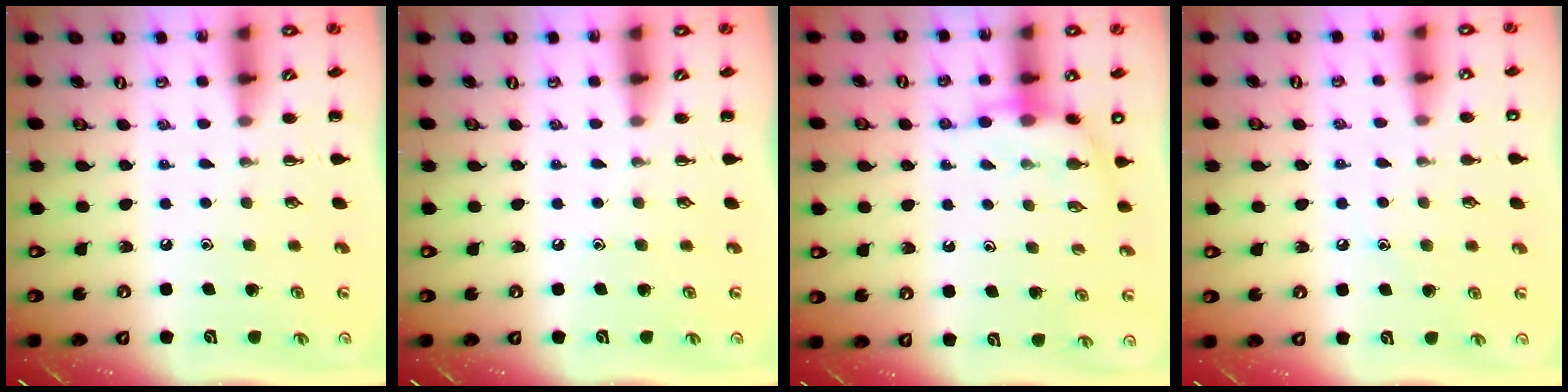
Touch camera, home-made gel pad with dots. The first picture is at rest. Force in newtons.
{"total": 0.0}
{"total": 8.1, "press": 8.0, "slide": 0.5}
{"total": 6.2, "press": 6.0, "slide": 1.6}